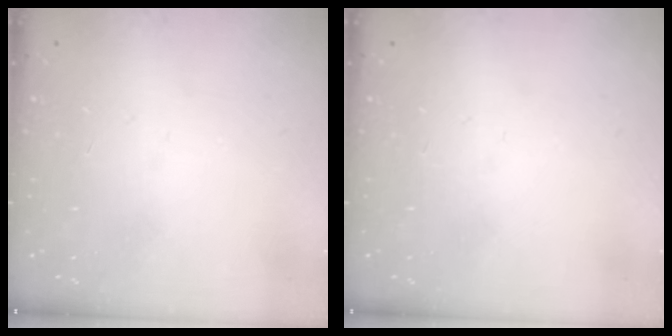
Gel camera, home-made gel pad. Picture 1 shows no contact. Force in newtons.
{"total": 0.0}